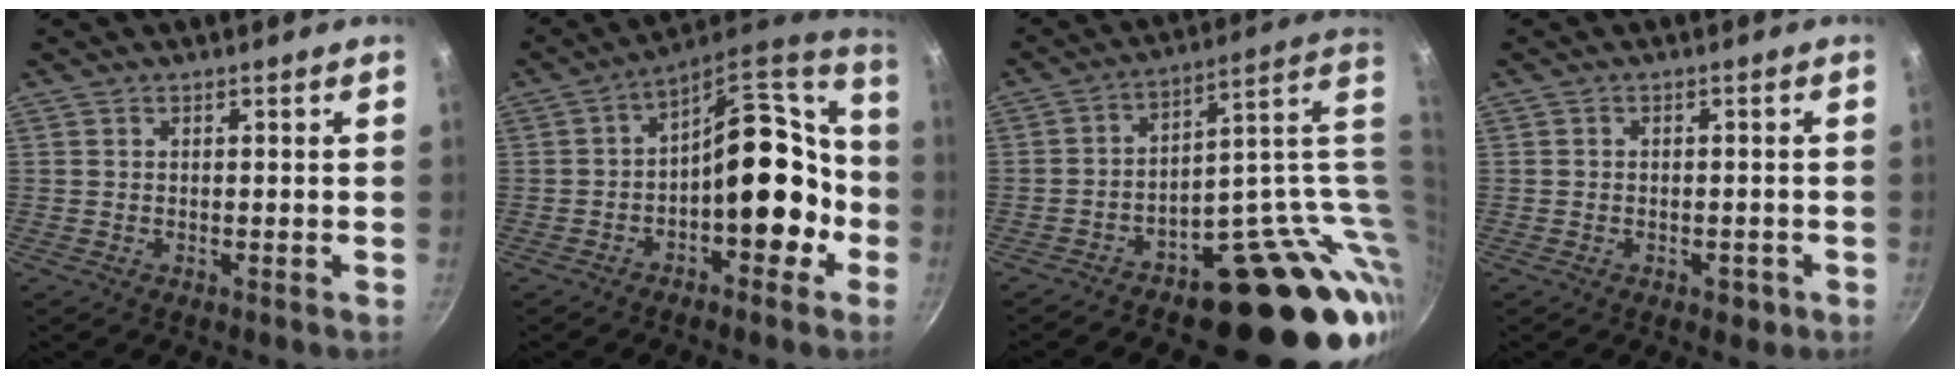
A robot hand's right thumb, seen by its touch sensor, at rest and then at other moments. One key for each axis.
{"total": 17.7, "fx": -3.6, "fy": 10.1, "fz": 14.0, "tx": -0.131, "ty": 0.078, "tz": -0.055}
{"total": 22.5, "fx": -1.4, "fy": 13.3, "fz": 18.1, "tx": -0.141, "ty": 0.033, "tz": -0.006}
{"total": 2.7, "fx": -1.3, "fy": 1.7, "fz": 1.6, "tx": -0.013, "ty": 0.012, "tz": -0.009}